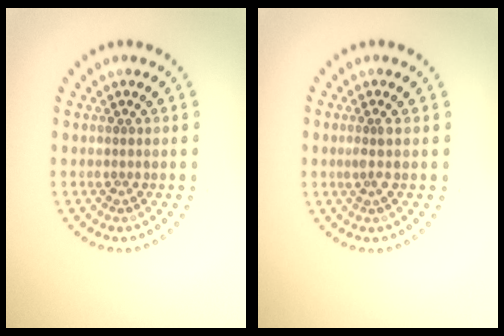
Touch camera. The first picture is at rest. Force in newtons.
{"total": 1.0, "press": 0.7, "slide": 0.7}